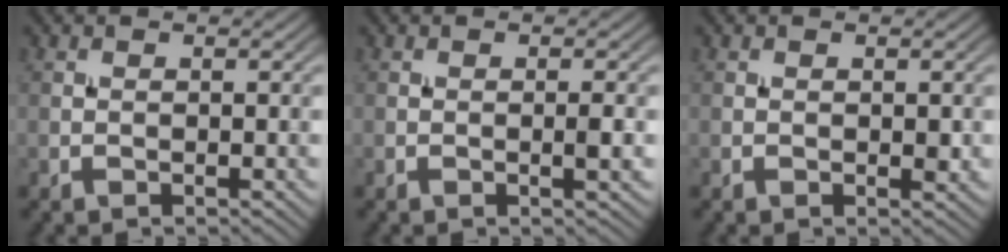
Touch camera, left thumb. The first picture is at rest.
{"total": 1.2, "force": [-0.2, 0.0, 1.1], "torque": [-0.022, 0.001, -0.005]}
{"total": 0.8, "force": [0.0, 0.4, 0.7], "torque": [-0.007, -0.003, -0.001]}